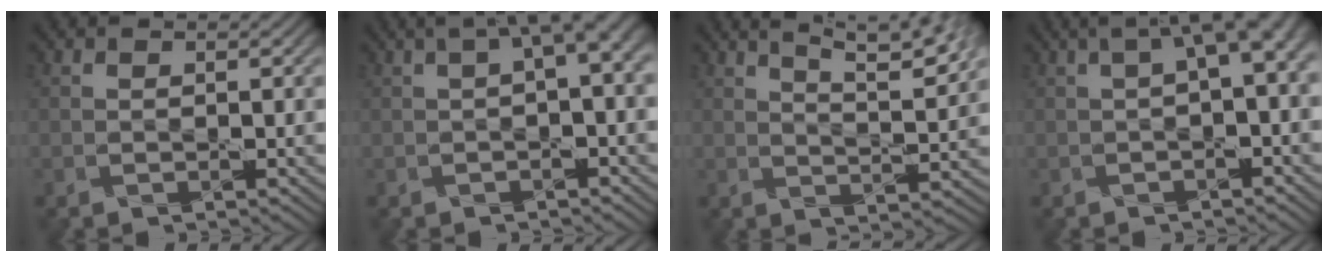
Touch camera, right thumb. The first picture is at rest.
{"total": 4.9, "force": [1.3, 1.1, 4.6], "torque": [-0.061, 0.019, 0.020]}
{"total": 9.4, "force": [6.7, 1.8, 6.4], "torque": [-0.089, 0.002, 0.091]}
{"total": 5.5, "force": [1.1, 1.4, 5.1], "torque": [-0.071, 0.018, 0.017]}